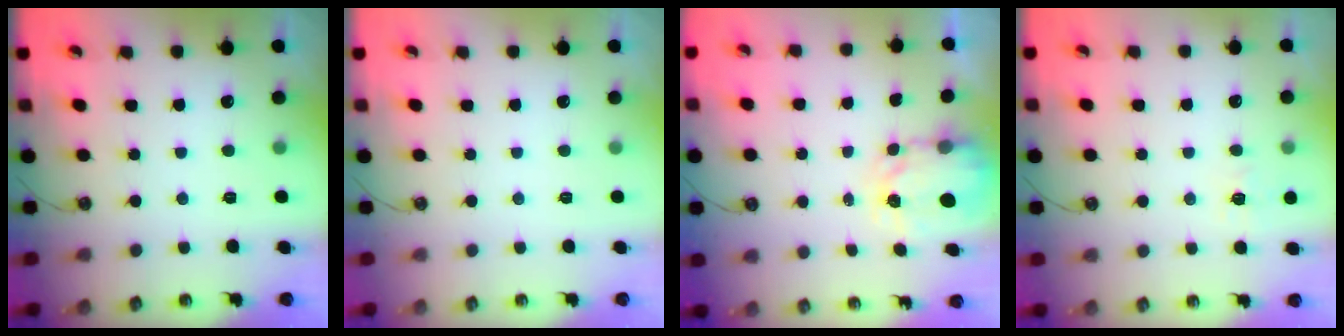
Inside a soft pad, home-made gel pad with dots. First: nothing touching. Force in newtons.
{"total": 0.0}
{"total": 4.0, "press": 3.9, "slide": 0.5}
{"total": 6.2, "press": 6.2, "slide": 0.5}